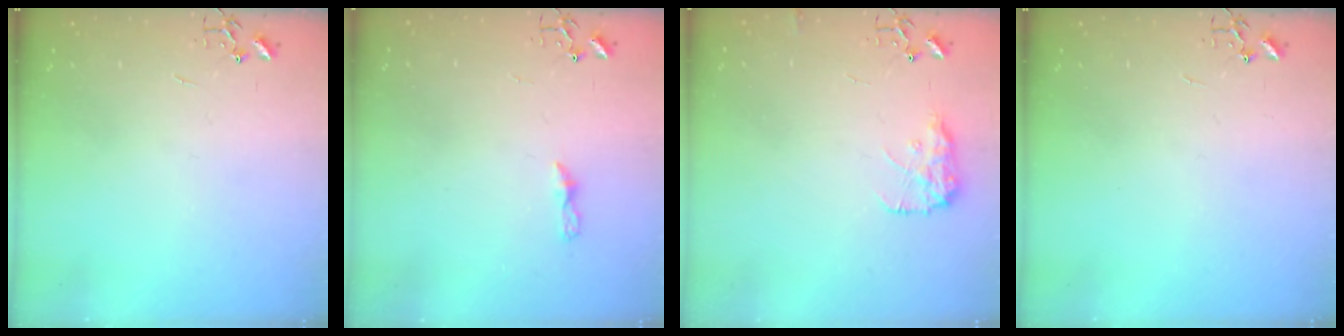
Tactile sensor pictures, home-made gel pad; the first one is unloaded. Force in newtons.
{"total": 3.7, "press": 3.7, "slide": 0.4}
{"total": 9.8, "press": 9.8, "slide": 0.2}
{"total": 0.0}